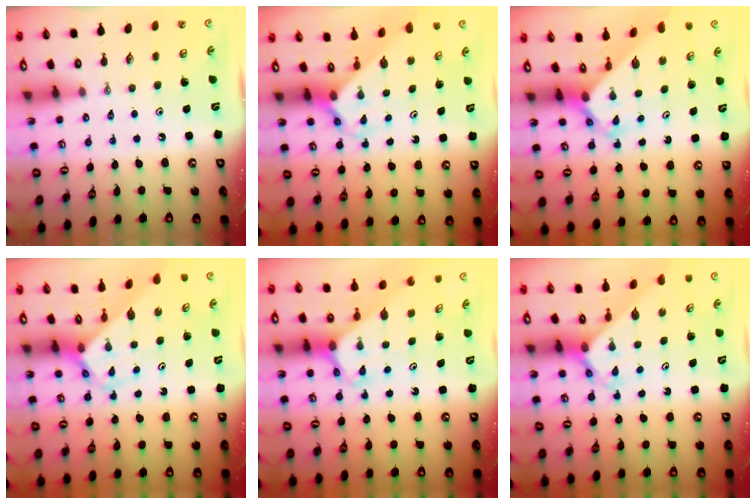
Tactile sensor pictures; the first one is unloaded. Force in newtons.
{"total": 2.2, "press": 2.2, "slide": 0.1}
{"total": 2.7, "press": 2.7, "slide": 0.2}
{"total": 2.7, "press": 2.7, "slide": 0.1}
{"total": 2.6, "press": 2.6, "slide": 0.2}
{"total": 2.6, "press": 2.6, "slide": 0.2}